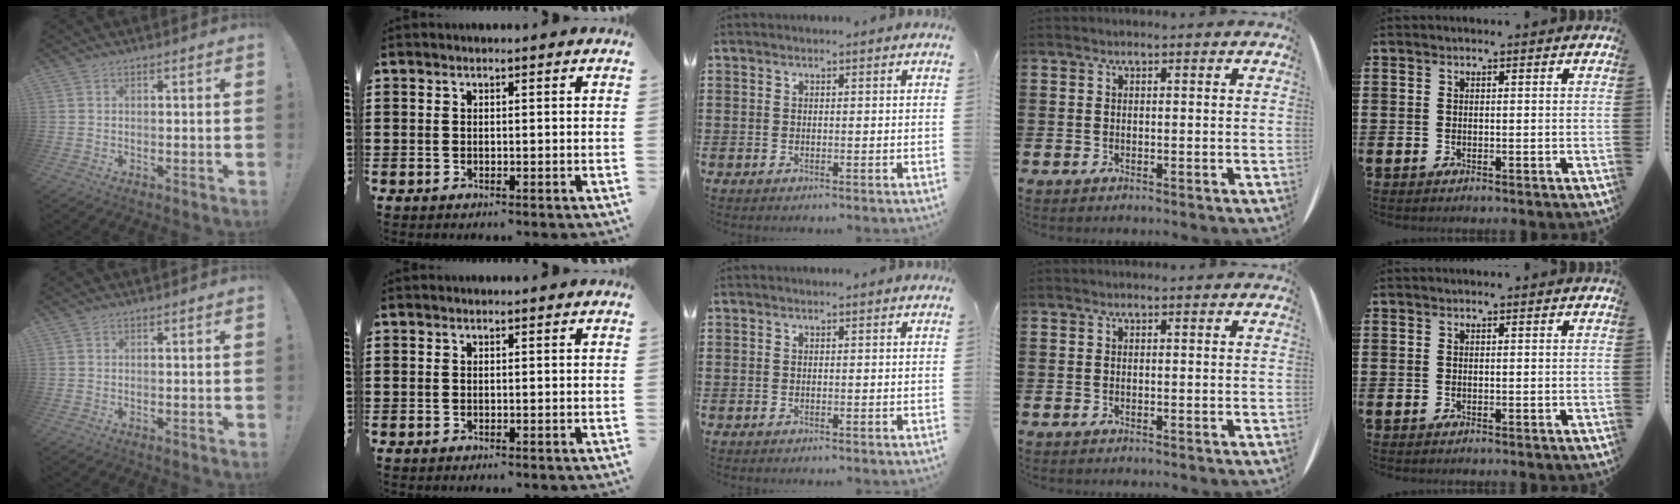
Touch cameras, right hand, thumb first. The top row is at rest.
{}